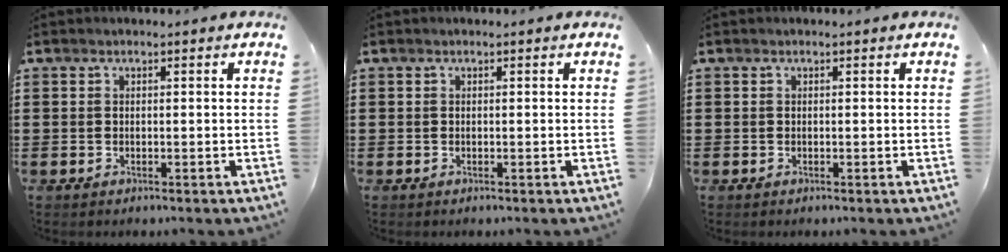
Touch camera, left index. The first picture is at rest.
{"total": 0.0}
{"total": 0.0}